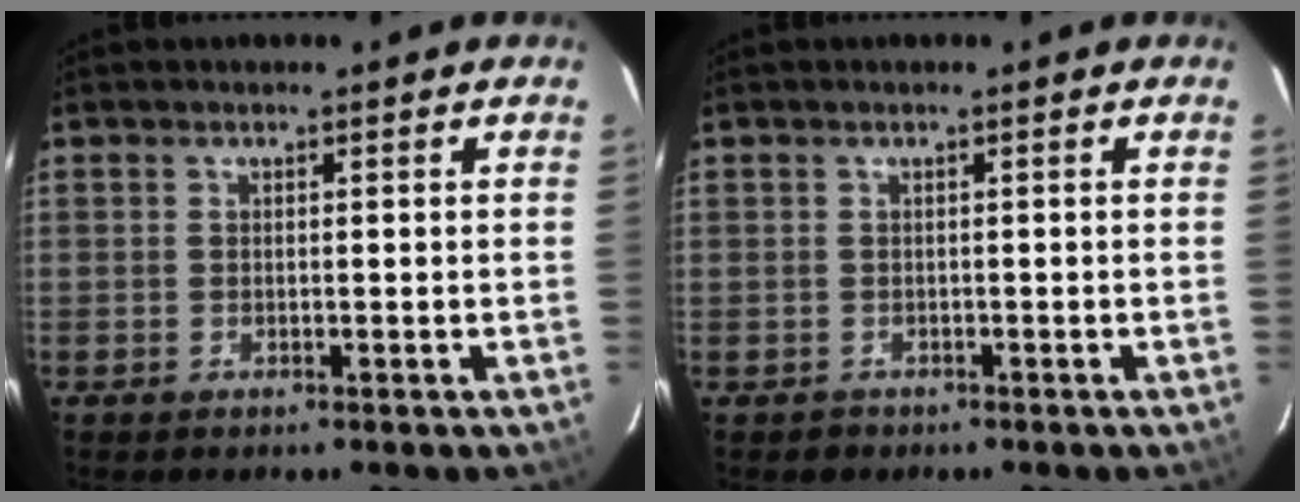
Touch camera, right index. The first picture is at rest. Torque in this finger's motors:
{"motor_torque": [-1.45, 0.09, -0.87, -0.21]}